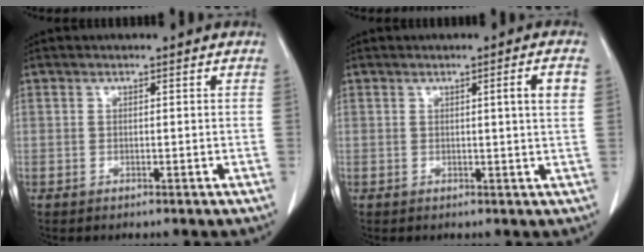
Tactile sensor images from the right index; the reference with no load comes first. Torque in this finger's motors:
{"motor_torque": [0.04, 0.02, 0.05, 0.03]}